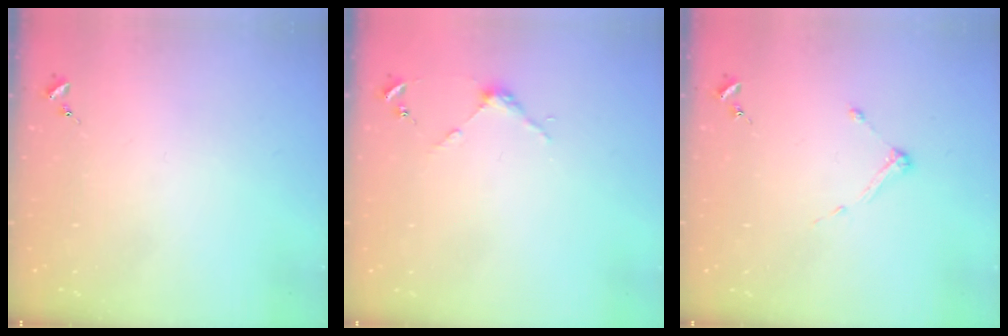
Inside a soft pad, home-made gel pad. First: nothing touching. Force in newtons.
{"total": 3.7, "press": 3.7, "slide": 0.3}
{"total": 3.4, "press": 3.4, "slide": 0.4}